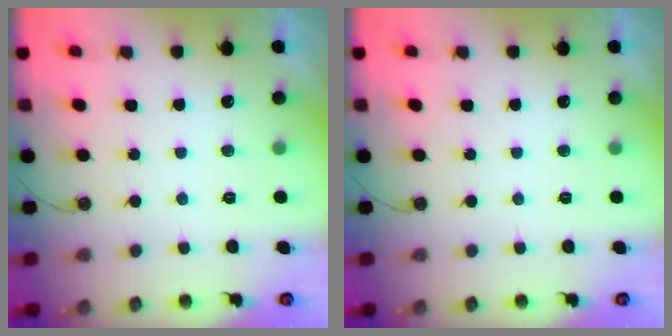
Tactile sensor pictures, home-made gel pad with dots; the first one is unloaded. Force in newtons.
{"total": 0.0}